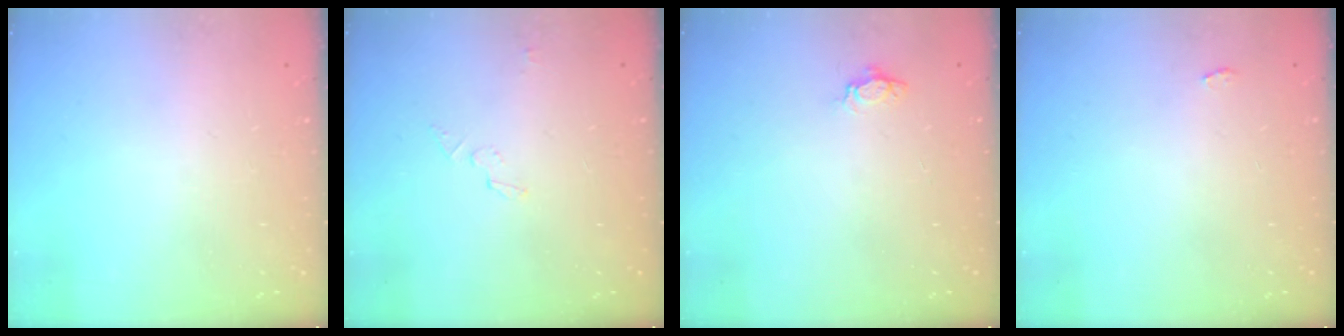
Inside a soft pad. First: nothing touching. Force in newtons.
{"total": 2.9, "press": 2.9, "slide": 0.2}
{"total": 3.8, "press": 3.8, "slide": 0.3}
{"total": 2.2, "press": 2.1, "slide": 0.3}